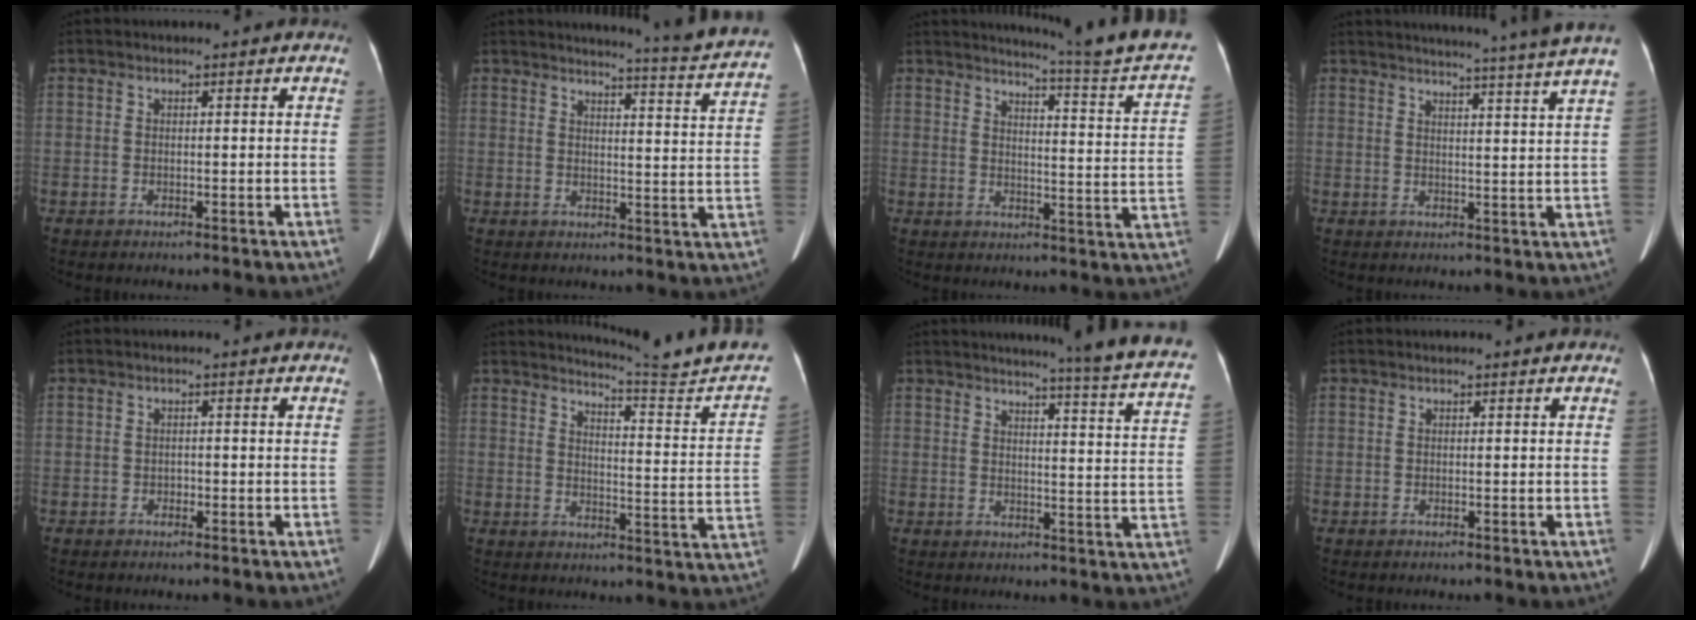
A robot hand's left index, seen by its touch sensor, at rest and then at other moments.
{"total": 11.7, "force": [11.2, -1.8, 2.6], "torque": [-0.045, -0.068, 0.125]}
{"total": 15.5, "force": [14.4, -2.0, 5.4], "torque": [-0.080, -0.088, 0.165]}
{"total": 14.6, "force": [13.1, -2.5, 6.0], "torque": [-0.091, -0.050, 0.148]}
{"total": 0.8, "force": [-0.5, 0.5, 0.3], "torque": [-0.004, 0.003, -0.010]}
{"total": 14.7, "force": [14.2, -1.6, 3.7], "torque": [-0.051, -0.086, 0.170]}
{"total": 16.4, "force": [14.6, -1.3, 7.3], "torque": [-0.096, -0.080, 0.154]}
{"total": 0.0}